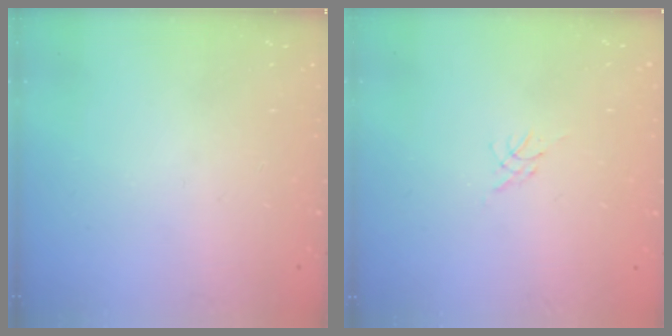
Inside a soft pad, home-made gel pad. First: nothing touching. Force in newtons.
{"total": 0.0}